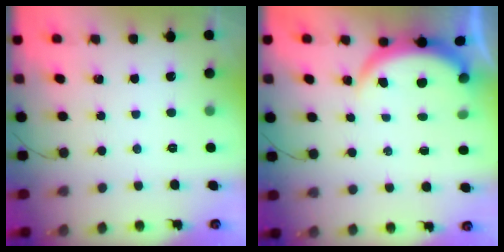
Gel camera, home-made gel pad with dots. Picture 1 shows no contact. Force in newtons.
{"total": 3.9, "press": 3.9, "slide": 0.2}